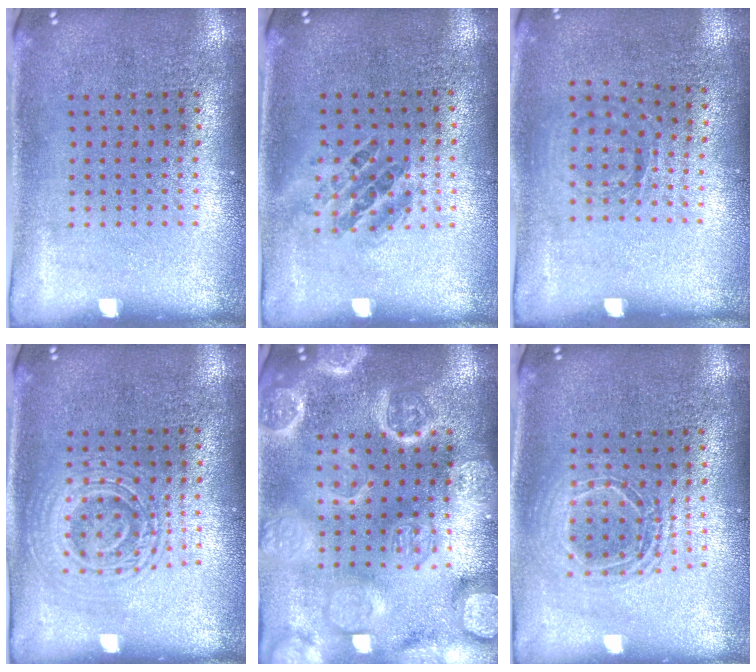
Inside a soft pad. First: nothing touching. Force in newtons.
{"total": 0.8, "press": 0.7, "slide": 0.4}
{"total": 0.9, "press": 0.8, "slide": 0.4}
{"total": 2.9, "press": 2.8, "slide": 0.5}
{"total": 6.1, "press": 6.0, "slide": 0.7}
{"total": 1.7, "press": 1.4, "slide": 0.9}